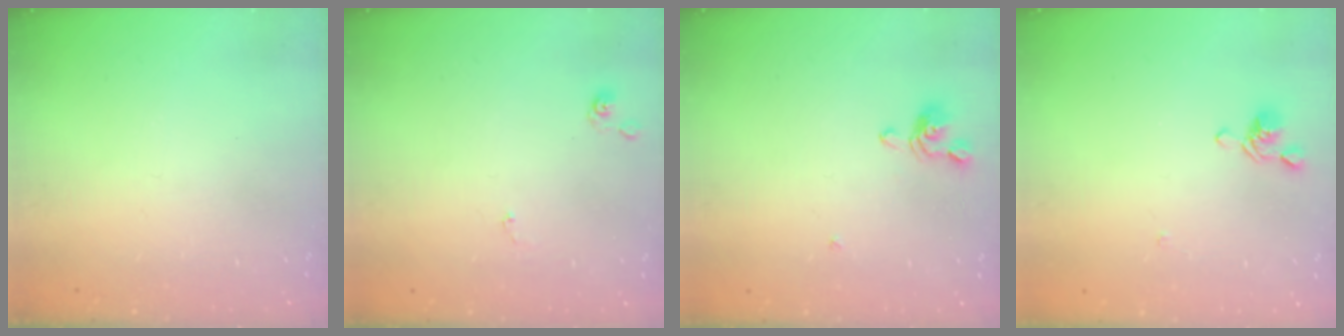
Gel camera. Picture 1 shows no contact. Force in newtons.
{"total": 0.0}
{"total": 2.1, "press": 2.1, "slide": 0.3}
{"total": 2.6, "press": 2.5, "slide": 0.6}